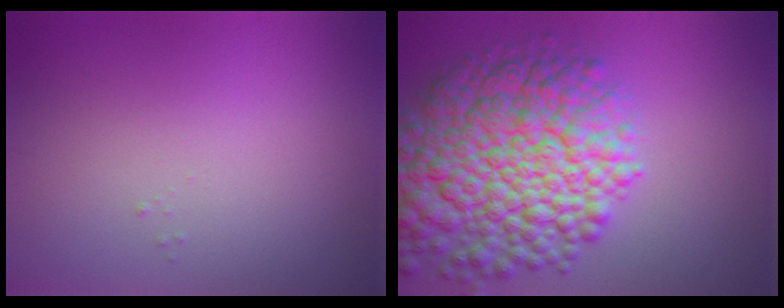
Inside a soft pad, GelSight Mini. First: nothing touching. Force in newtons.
{"total": 12.2, "press": 12.2, "slide": 0.4}